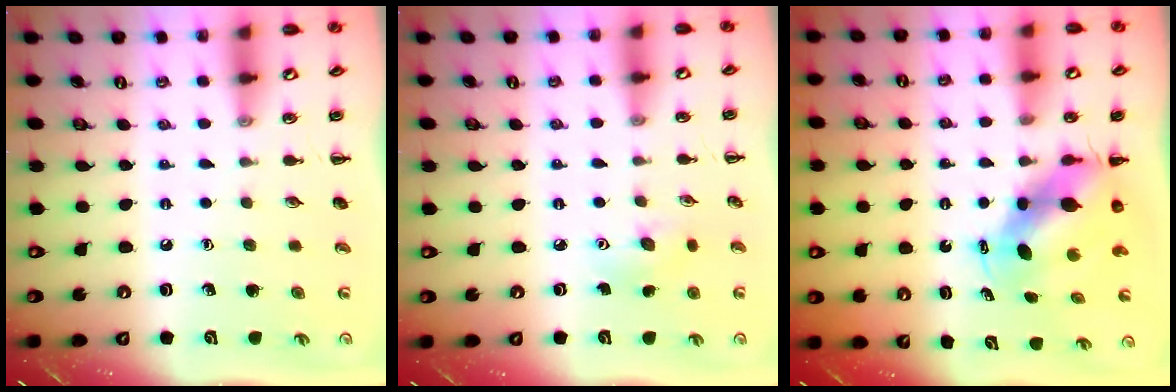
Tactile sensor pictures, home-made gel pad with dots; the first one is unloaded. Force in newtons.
{"total": 4.6, "press": 4.4, "slide": 1.2}
{"total": 5.8, "press": 5.7, "slide": 1.2}